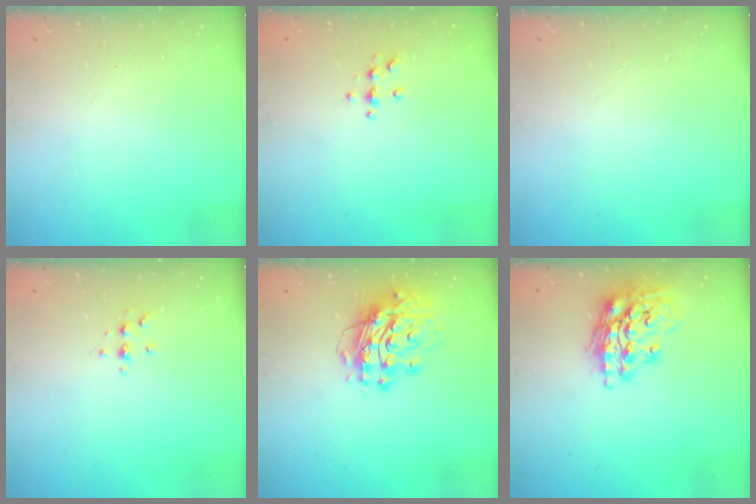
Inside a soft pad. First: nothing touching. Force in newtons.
{"total": 3.9, "press": 3.8, "slide": 0.5}
{"total": 0.0}
{"total": 2.8, "press": 2.7, "slide": 0.3}
{"total": 14.7, "press": 14.6, "slide": 1.2}
{"total": 17.6, "press": 17.5, "slide": 1.7}